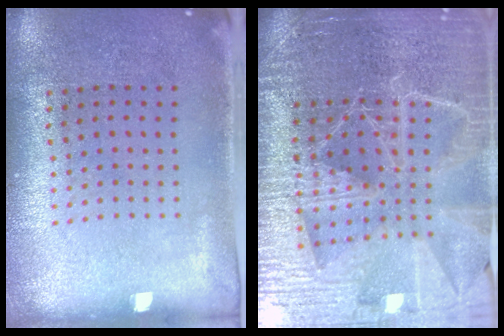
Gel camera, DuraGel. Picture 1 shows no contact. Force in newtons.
{"total": 5.1, "press": 4.7, "slide": 2.1}